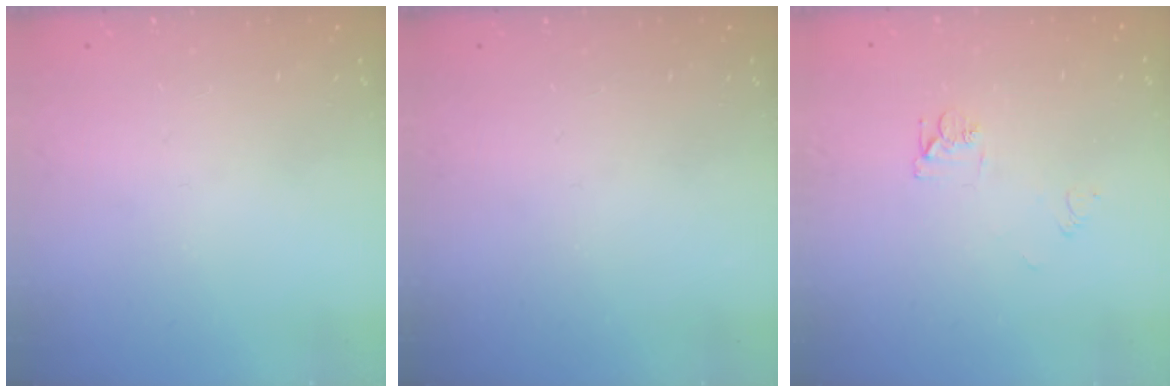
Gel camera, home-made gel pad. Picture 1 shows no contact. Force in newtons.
{"total": 0.0}
{"total": 6.3, "press": 6.3, "slide": 0.6}